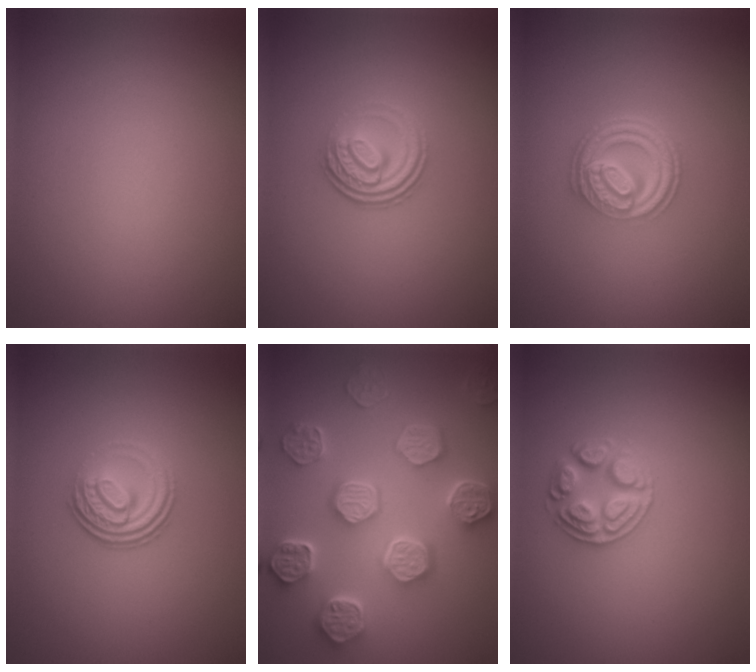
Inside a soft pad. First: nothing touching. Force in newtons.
{"total": 3.6, "press": 2.5, "slide": 2.6}
{"total": 4.9, "press": 3.6, "slide": 3.3}
{"total": 3.6, "press": 2.4, "slide": 2.7}
{"total": 8.2, "press": 6.4, "slide": 5.1}
{"total": 2.6, "press": 2.6, "slide": 0.5}